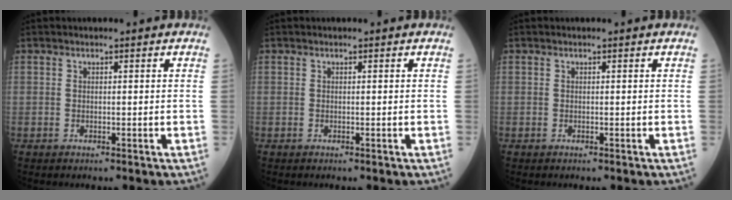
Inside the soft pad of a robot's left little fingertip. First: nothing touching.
{"total": 0.0}
{"total": 0.0}